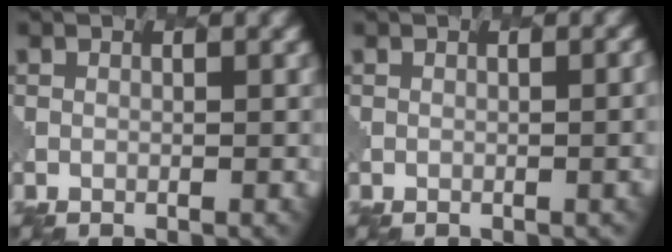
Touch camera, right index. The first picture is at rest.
{"total": 2.4, "force": [-0.3, 1.2, 2.1], "torque": [-0.002, 0.012, 0.000]}